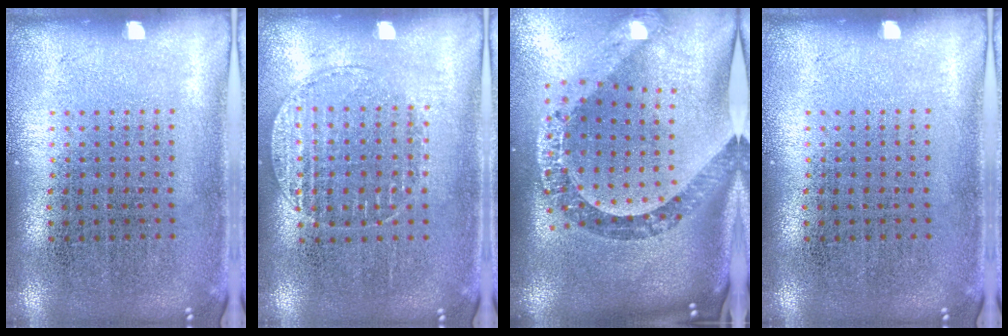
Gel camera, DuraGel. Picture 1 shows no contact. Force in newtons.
{"total": 1.1, "press": 1.1, "slide": 0.4}
{"total": 2.8, "press": 2.1, "slide": 1.8}
{"total": 0.0}